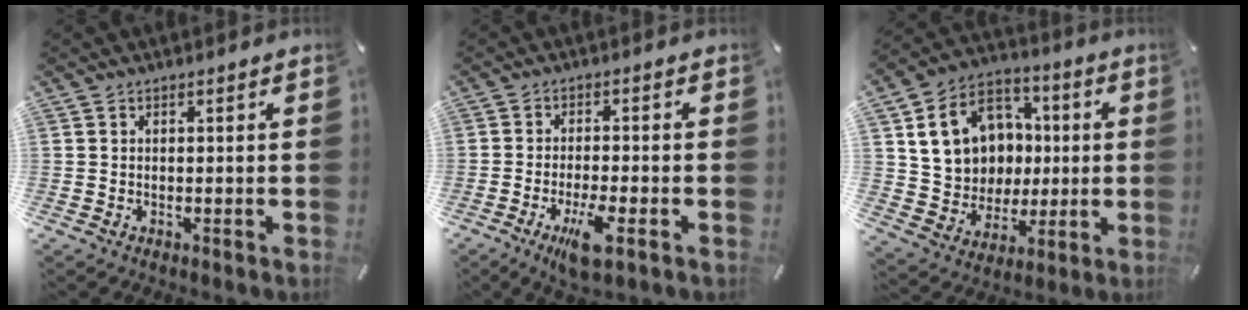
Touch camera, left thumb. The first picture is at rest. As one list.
[{"total": 7.1, "force": [-3.5, 1.6, 6.0], "torque": [-0.116, -0.002, -0.059]}, {"total": 16.6, "force": [2.4, 14.8, 7.1], "torque": [-0.124, 0.005, 0.058]}]